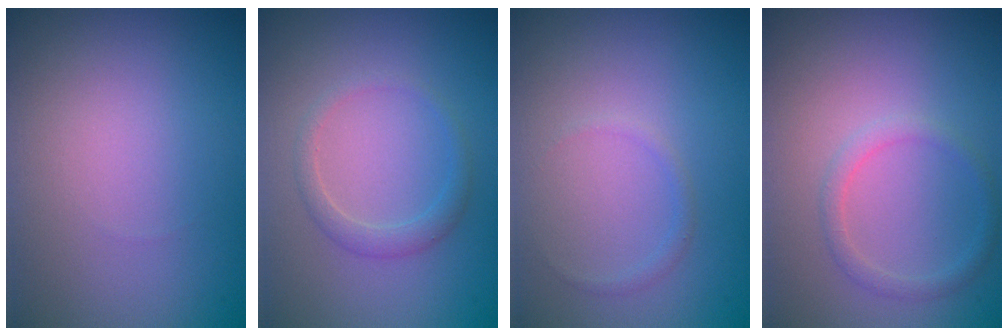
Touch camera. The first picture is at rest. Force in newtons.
{"total": 1.7, "press": 1.7, "slide": 0.2}
{"total": 0.7, "press": 0.7, "slide": 0.1}
{"total": 1.3, "press": 1.3, "slide": 0.1}